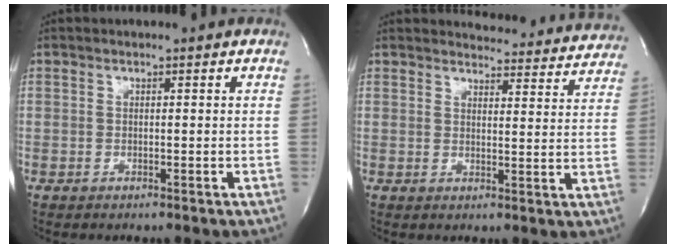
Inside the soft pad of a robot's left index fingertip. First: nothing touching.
{"total": 15.5, "force": [15.1, 2.7, 1.8], "torque": [0.007, -0.050, 0.151]}